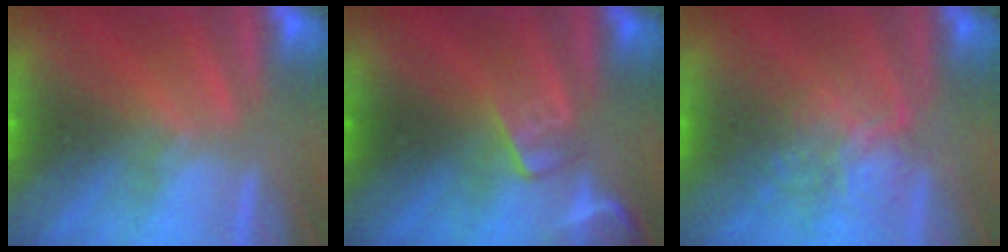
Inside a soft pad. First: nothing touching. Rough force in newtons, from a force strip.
{"total": 2.4}
{"total": 2.1}